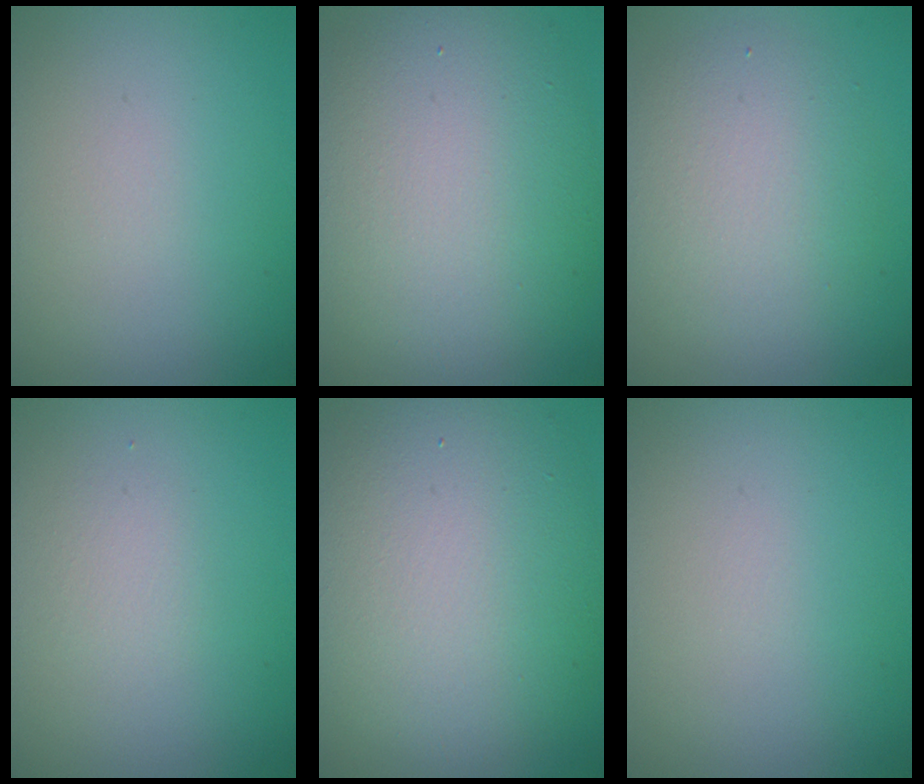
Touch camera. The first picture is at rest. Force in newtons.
{"total": 10.1, "press": 10.1, "slide": 0.5}
{"total": 4.6, "press": 4.6, "slide": 0.6}
{"total": 1.2, "press": 1.2, "slide": 0.0}
{"total": 11.9, "press": 11.9, "slide": 1.0}
{"total": 0.0}